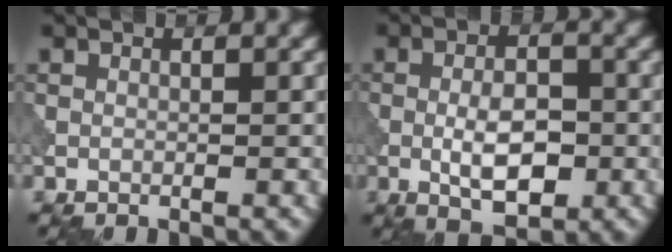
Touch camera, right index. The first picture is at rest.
{"total": 4.9, "force": [-1.1, 2.2, 4.2], "torque": [-0.073, 0.002, -0.023]}